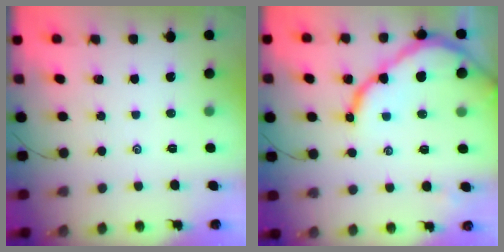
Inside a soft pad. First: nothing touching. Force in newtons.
{"total": 11.9, "press": 11.8, "slide": 1.1}